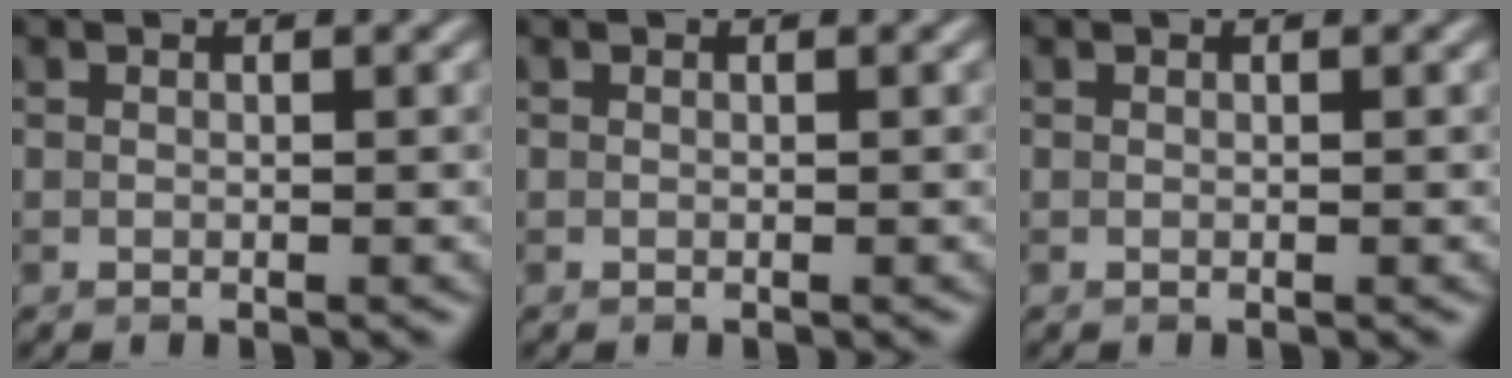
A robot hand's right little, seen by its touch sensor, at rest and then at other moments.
{"total": 0.0}
{"total": 0.0}